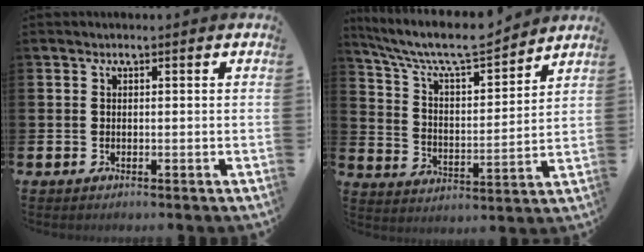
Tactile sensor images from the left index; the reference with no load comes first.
{"total": 8.9, "force": [8.2, 1.5, 3.1], "torque": [-0.093, -0.058, 0.140]}